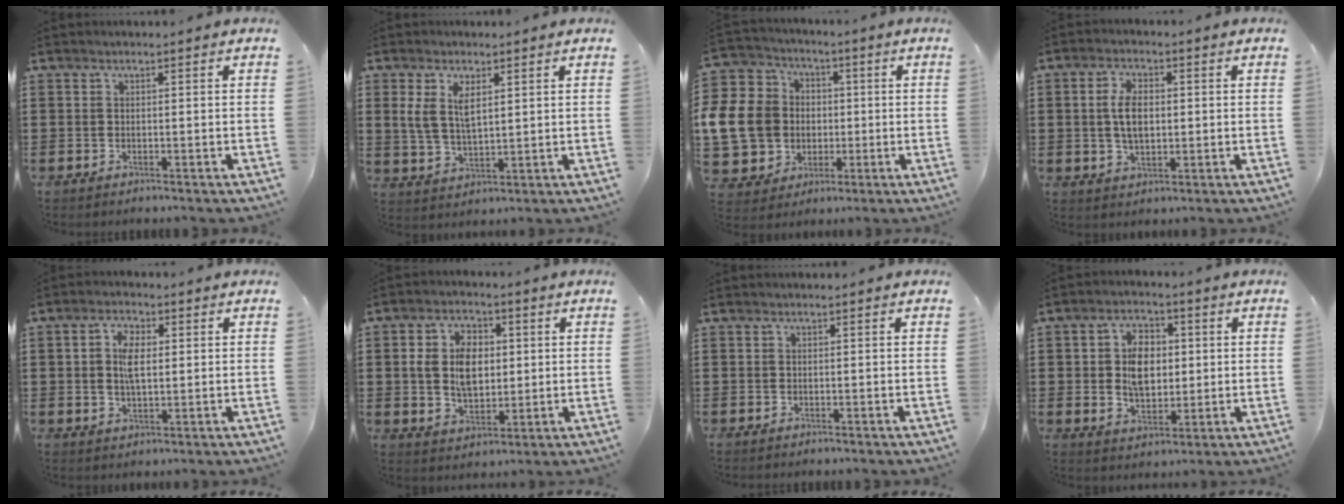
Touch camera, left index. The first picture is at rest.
{"total": 5.5, "force": [2.2, 2.5, 4.3], "torque": [-0.094, 0.007, 0.039]}
{"total": 12.5, "force": [-0.3, 11.4, 5.1], "torque": [-0.172, 0.018, -0.004]}
{"total": 5.4, "force": [0.5, 2.8, 4.6], "torque": [-0.091, 0.006, 0.003]}
{"total": 4.7, "force": [0.8, 2.3, 4.0], "torque": [-0.076, 0.008, 0.011]}
{"total": 7.5, "force": [1.2, 5.1, 5.4], "torque": [-0.123, 0.011, 0.015]}
{"total": 0.0}
{"total": 6.7, "force": [0.6, 4.3, 5.0], "torque": [-0.097, 0.009, 0.004]}